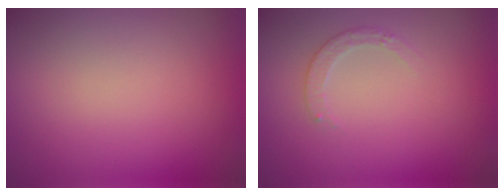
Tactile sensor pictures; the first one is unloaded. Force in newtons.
{"total": 1.5, "press": 1.5, "slide": 0.2}